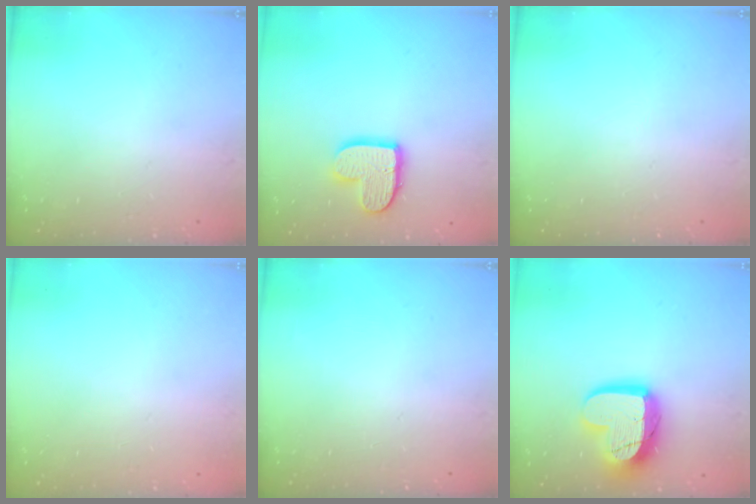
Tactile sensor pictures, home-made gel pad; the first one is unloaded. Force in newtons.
{"total": 12.2, "press": 12.2, "slide": 0.8}
{"total": 0.0}
{"total": 0.0}
{"total": 0.0}
{"total": 16.1, "press": 16.1, "slide": 0.9}